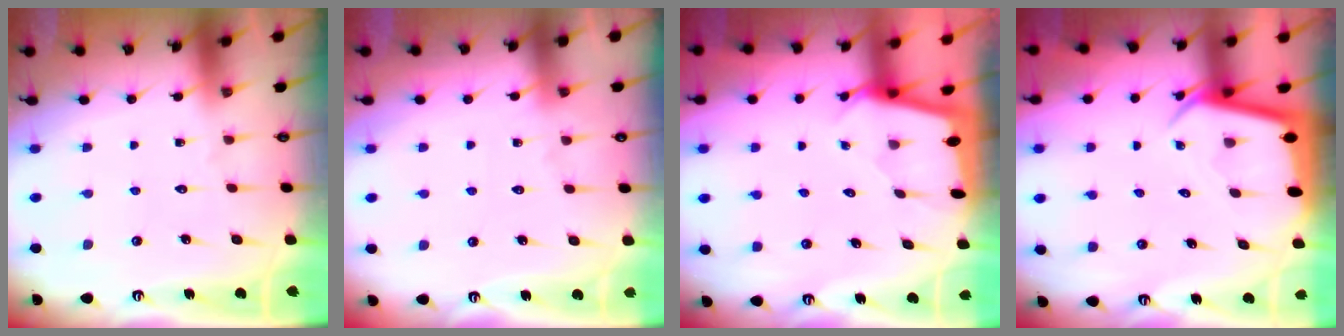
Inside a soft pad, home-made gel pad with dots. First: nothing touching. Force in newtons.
{"total": 4.6, "press": 4.5, "slide": 0.6}
{"total": 1.7, "press": 1.6, "slide": 0.2}
{"total": 3.7, "press": 3.7, "slide": 0.2}